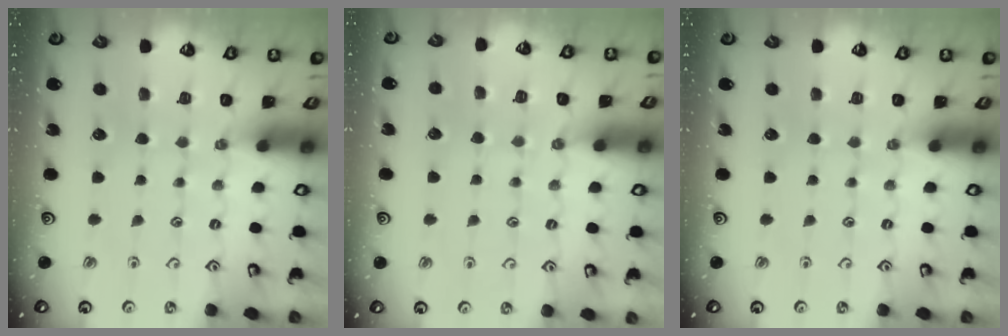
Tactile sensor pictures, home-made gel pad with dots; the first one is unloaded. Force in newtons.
{"total": 2.5, "press": 2.4, "slide": 0.4}
{"total": 0.0}